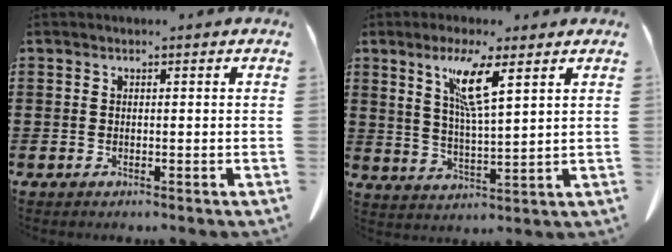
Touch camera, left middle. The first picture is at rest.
{"total": 7.9, "force": [4.6, 0.9, 6.3], "torque": [-0.135, 0.000, 0.078]}